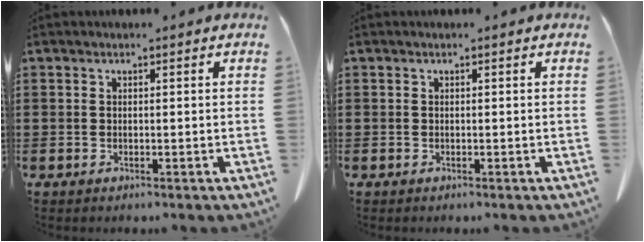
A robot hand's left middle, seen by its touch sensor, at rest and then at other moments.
{"total": 0.0}